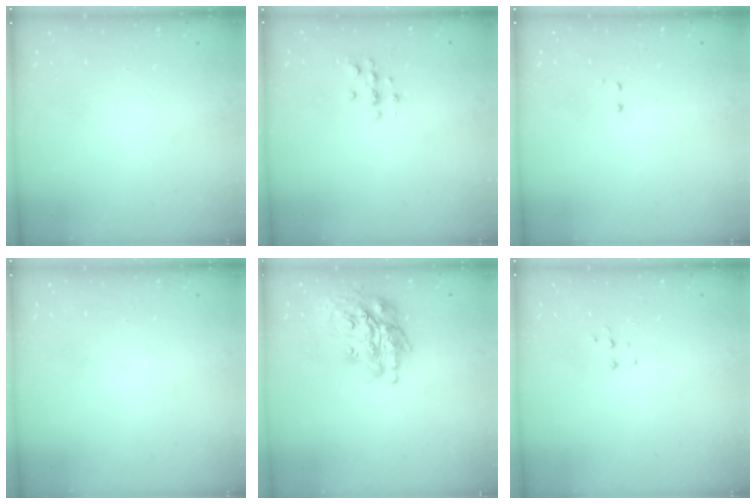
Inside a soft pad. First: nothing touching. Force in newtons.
{"total": 2.0, "press": 2.0, "slide": 0.2}
{"total": 0.5, "press": 0.5, "slide": 0.3}
{"total": 0.0}
{"total": 18.3, "press": 18.1, "slide": 2.6}
{"total": 3.8, "press": 3.8, "slide": 0.3}